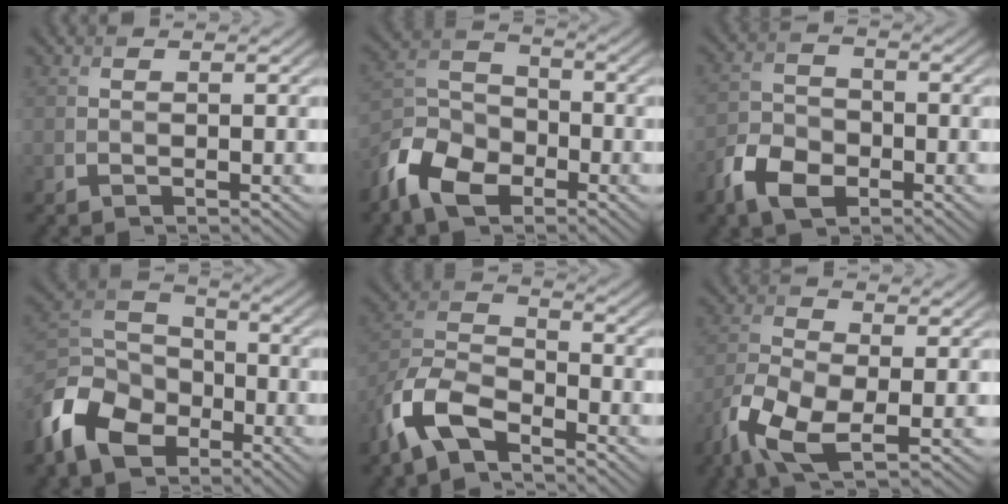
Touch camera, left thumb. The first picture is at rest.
{"total": 9.5, "force": [-5.9, 5.5, 5.0], "torque": [-0.118, -0.012, -0.137]}
{"total": 6.3, "force": [-3.6, 3.9, 3.5], "torque": [-0.078, -0.004, -0.082]}
{"total": 11.3, "force": [-6.4, 7.3, 5.7], "torque": [-0.148, -0.020, -0.147]}
{"total": 10.0, "force": [-6.6, 4.1, 6.2], "torque": [-0.137, -0.006, -0.153]}
{"total": 7.9, "force": [-3.9, 3.5, 5.9], "torque": [-0.135, -0.012, -0.084]}